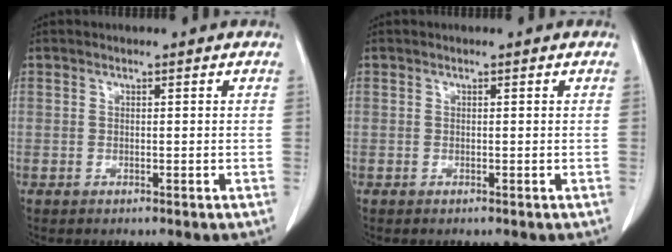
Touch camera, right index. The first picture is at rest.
{"total": 0.0}